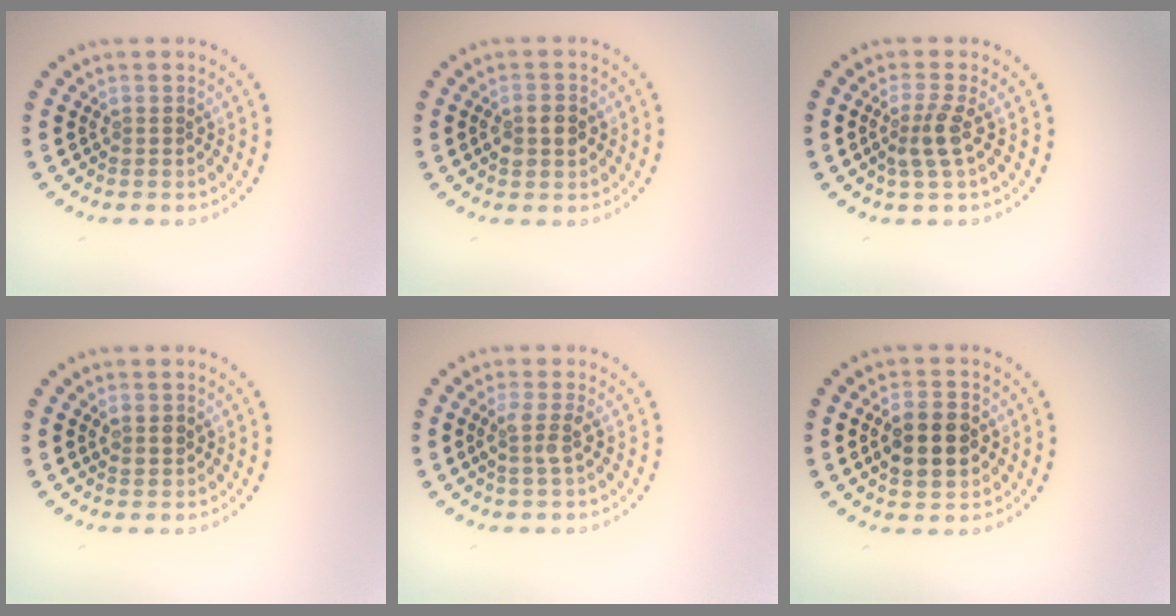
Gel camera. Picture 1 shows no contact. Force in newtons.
{"total": 2.7, "press": 2.7, "slide": 0.1}
{"total": 2.2, "press": 1.8, "slide": 1.4}
{"total": 1.1, "press": 1.0, "slide": 0.5}
{"total": 1.7, "press": 1.3, "slide": 1.2}
{"total": 4.5, "press": 4.5, "slide": 0.2}